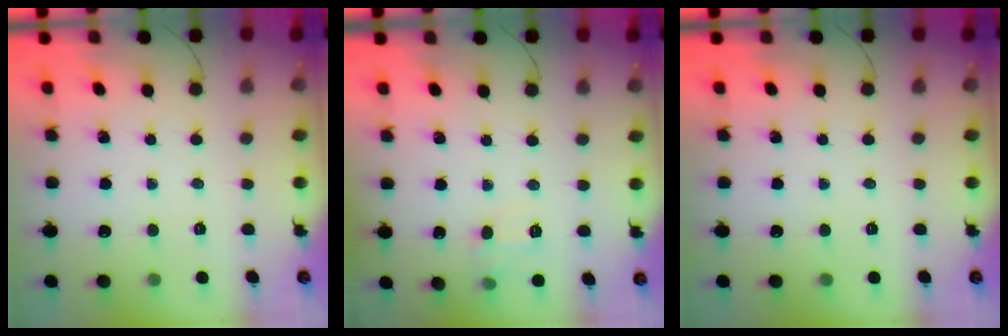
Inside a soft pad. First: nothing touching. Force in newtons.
{"total": 7.8, "press": 7.6, "slide": 1.7}
{"total": 0.0}